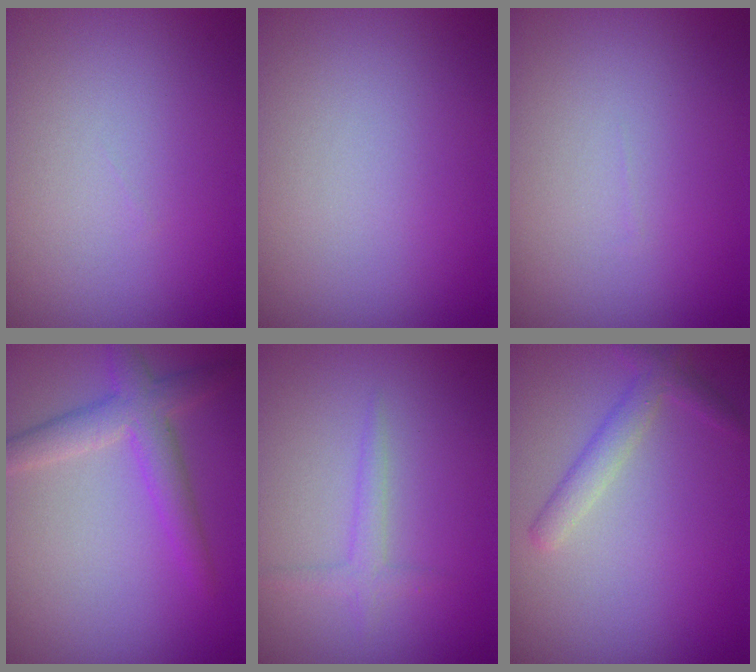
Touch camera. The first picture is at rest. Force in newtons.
{"total": 0.0}
{"total": 0.0}
{"total": 3.6, "press": 3.6, "slide": 0.2}
{"total": 1.4, "press": 1.4, "slide": 0.1}
{"total": 2.2, "press": 2.2, "slide": 0.1}